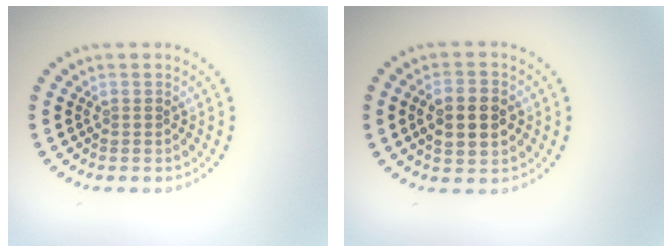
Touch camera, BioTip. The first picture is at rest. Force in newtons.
{"total": 4.7, "press": 4.7, "slide": 0.2}